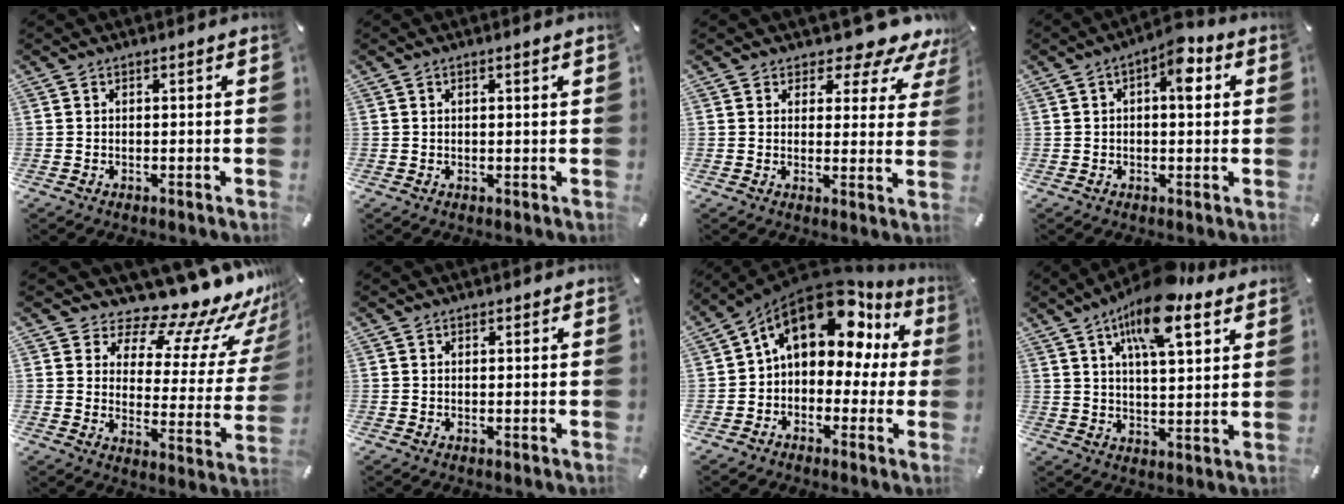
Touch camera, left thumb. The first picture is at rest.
{"total": 0.8, "force": [0.5, 0.0, 0.6], "torque": [-0.011, -0.002, 0.010]}
{"total": 8.0, "force": [6.5, 3.4, 3.0], "torque": [-0.038, -0.059, 0.111]}
{"total": 6.8, "force": [1.9, 3.4, 5.5], "torque": [-0.063, -0.005, 0.022]}
{"total": 15.4, "force": [13.5, 4.7, 5.8], "torque": [-0.078, -0.124, 0.216]}
{"total": 0.7, "force": [0.5, 0.5, 0.1], "torque": [-0.001, 0.000, 0.011]}
{"total": 16.3, "force": [7.5, 10.2, 10.3], "torque": [-0.153, -0.041, 0.126]}
{"total": 14.7, "force": [9.3, 5.5, 10.0], "torque": [-0.164, -0.030, 0.157]}